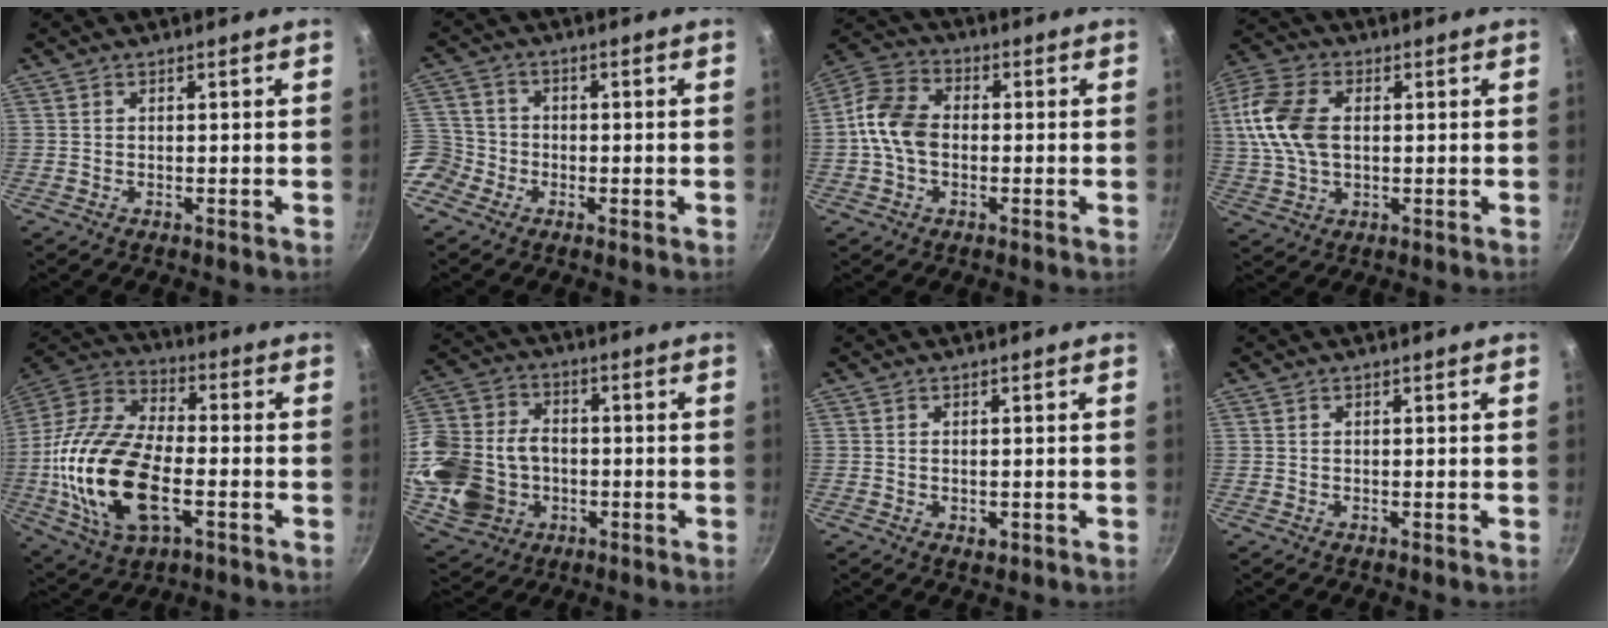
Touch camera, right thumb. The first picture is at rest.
{"total": 7.7, "force": [-3.5, 6.6, 1.9], "torque": [-0.012, 0.038, -0.078]}
{"total": 10.5, "force": [-0.7, 7.5, 7.2], "torque": [-0.123, 0.029, -0.031]}
{"total": 13.7, "force": [1.6, 8.7, 10.4], "torque": [-0.202, 0.015, 0.022]}
{"total": 23.1, "force": [-4.3, 12.2, 19.2], "torque": [-0.379, 0.023, -0.084]}
{"total": 19.4, "force": [-3.0, 15.4, 11.4], "torque": [-0.226, 0.029, -0.042]}
{"total": 1.7, "force": [-0.3, 1.2, 1.2], "torque": [-0.015, -0.003, -0.004]}
{"total": 0.0}